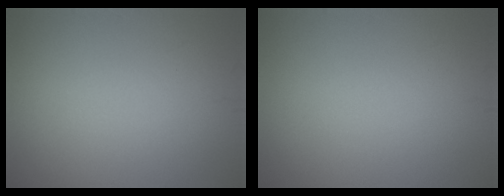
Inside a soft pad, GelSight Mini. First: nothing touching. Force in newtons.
{"total": 0.0}